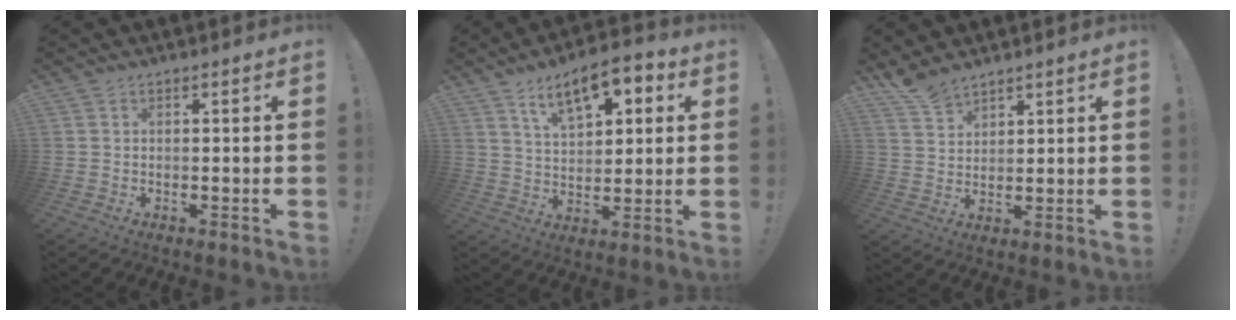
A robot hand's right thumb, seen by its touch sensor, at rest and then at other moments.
{"total": 12.3, "force": [6.8, 6.0, 8.3], "torque": [-0.133, -0.025, 0.119]}
{"total": 5.9, "force": [5.3, 2.1, 1.8], "torque": [-0.025, -0.034, 0.099]}